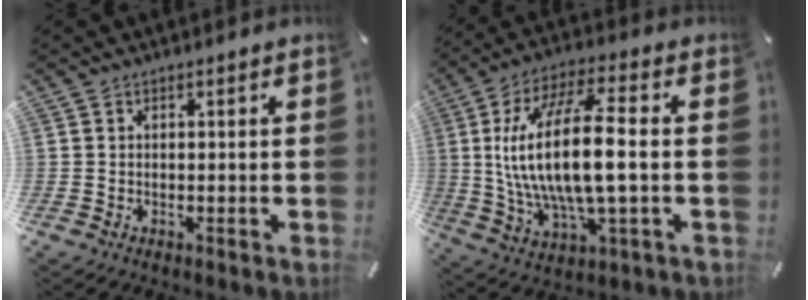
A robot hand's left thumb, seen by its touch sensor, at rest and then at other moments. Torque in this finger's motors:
{"motor_torque": [0.81, 0.74, 2.34, -0.43, 0.35]}